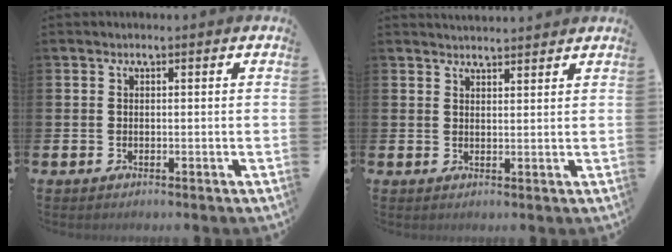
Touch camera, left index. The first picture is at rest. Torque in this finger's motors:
{"motor_torque": [-1.01, -0.78, -0.74, 0.02]}